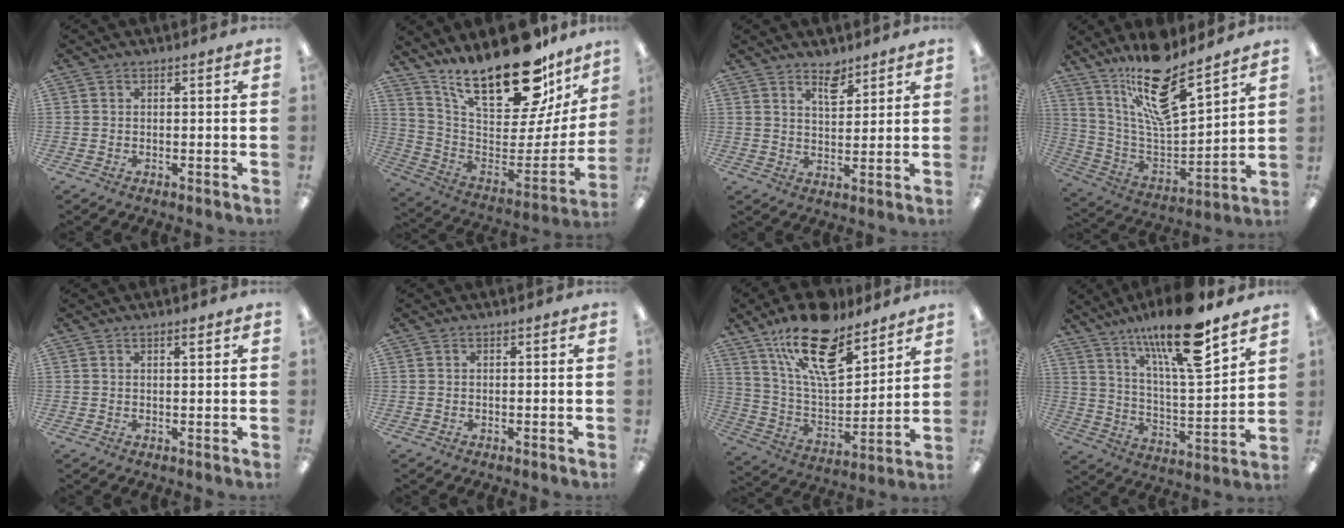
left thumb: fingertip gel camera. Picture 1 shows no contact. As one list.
[{"total": 25.6, "force": [18.6, 9.0, 15.0], "torque": [-0.227, -0.134, 0.322]}, {"total": 5.7, "force": [4.4, 2.5, 2.6], "torque": [-0.030, -0.025, 0.074]}, {"total": 18.6, "force": [13.8, 5.6, 11.2], "torque": [-0.204, -0.089, 0.237]}, {"total": 1.2, "force": [1.1, 0.1, 0.6], "torque": [-0.014, -0.001, 0.019]}, {"total": 0.0}, {"total": 20.8, "force": [14.4, 8.4, 12.5], "torque": [-0.218, -0.077, 0.250]}, {"total": 19.6, "force": [14.1, 4.5, 13.0], "torque": [-0.225, -0.078, 0.228]}]